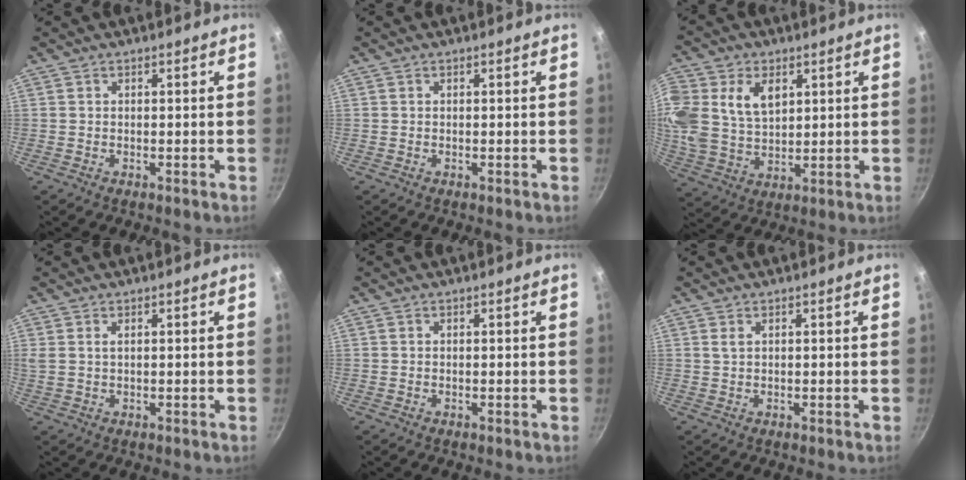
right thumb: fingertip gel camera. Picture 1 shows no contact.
{"total": 0.0}
{"total": 15.9, "force": [5.0, 11.4, 9.9], "torque": [-0.221, -0.003, 0.099]}
{"total": 1.7, "force": [0.7, 0.9, 1.3], "torque": [-0.025, 0.001, 0.014]}
{"total": 0.0}
{"total": 0.8, "force": [0.4, 0.3, 0.6], "torque": [-0.013, 0.001, 0.010]}